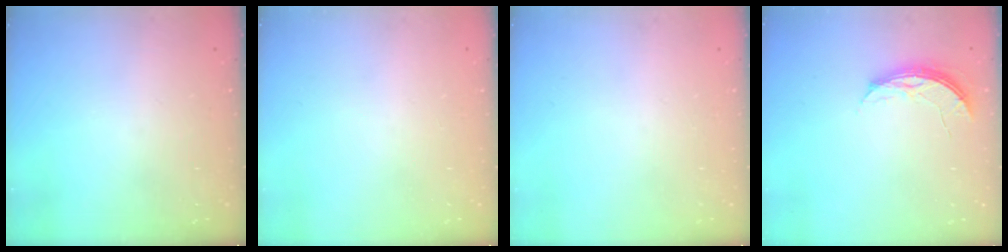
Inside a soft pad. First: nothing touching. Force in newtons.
{"total": 0.0}
{"total": 0.0}
{"total": 5.6, "press": 5.6, "slide": 0.5}